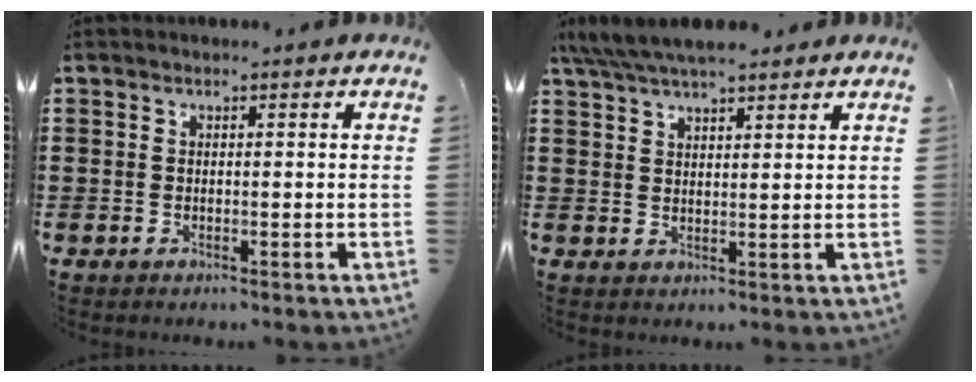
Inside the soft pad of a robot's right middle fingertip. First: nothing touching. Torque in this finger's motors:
{"motor_torque": [-0.01, -0.19, 0.75, 0.17]}